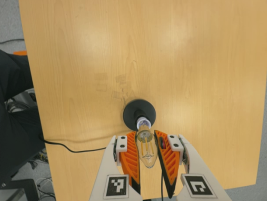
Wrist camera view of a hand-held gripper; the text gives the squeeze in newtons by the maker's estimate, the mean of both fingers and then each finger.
{"total": 21.4, "left": 22.9, "right": 19.9}